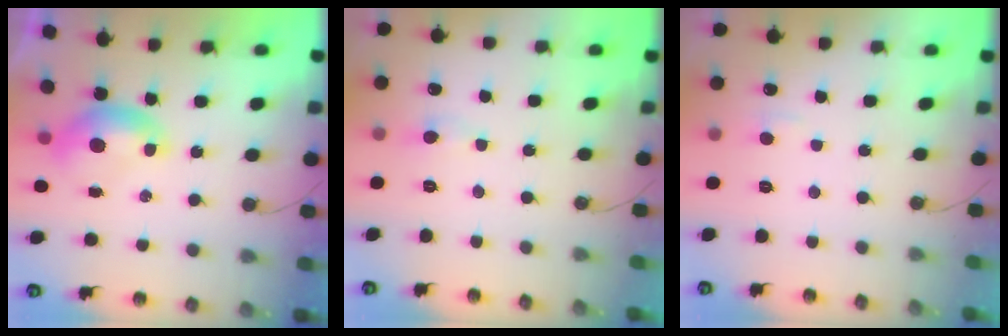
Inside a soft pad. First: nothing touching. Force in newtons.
{"total": 0.0}
{"total": 2.1, "press": 2.0, "slide": 0.6}